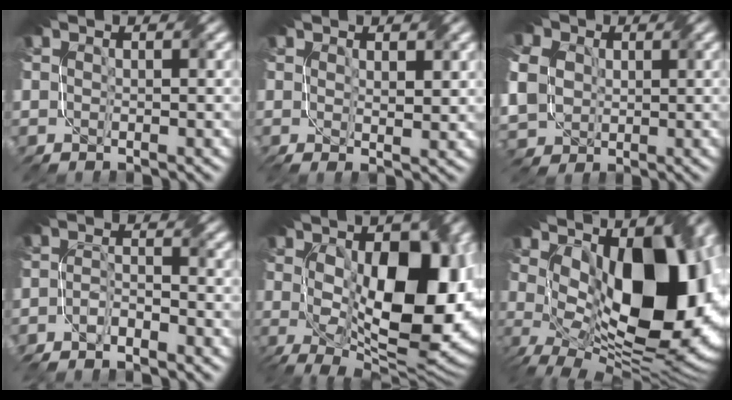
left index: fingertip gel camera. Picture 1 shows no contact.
{"total": 2.1, "force": [0.8, 0.6, 1.8], "torque": [-0.028, -0.004, 0.021]}
{"total": 10.4, "force": [2.4, 8.2, 6.0], "torque": [-0.148, 0.021, 0.037]}
{"total": 2.6, "force": [-2.1, 0.6, 1.5], "torque": [-0.033, -0.004, -0.044]}
{"total": 17.1, "force": [0.6, 8.7, 14.8], "torque": [-0.182, -0.016, 0.028]}
{"total": 16.3, "force": [2.5, 8.2, 13.8], "torque": [-0.192, -0.016, 0.055]}